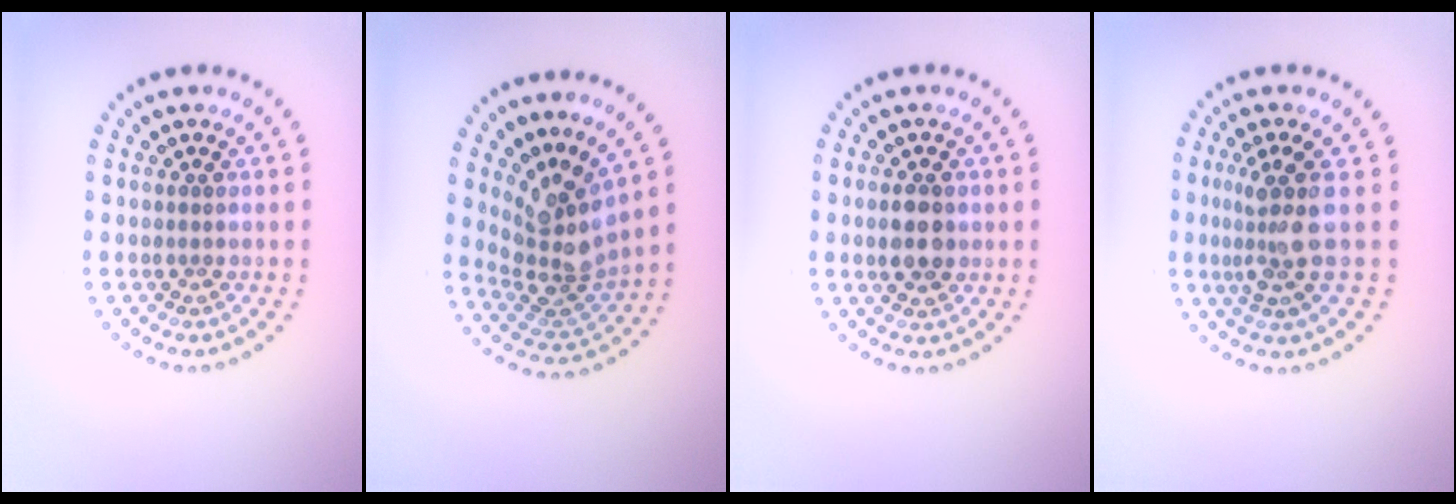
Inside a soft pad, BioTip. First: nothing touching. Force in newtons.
{"total": 4.6, "press": 3.3, "slide": 3.3}
{"total": 2.6, "press": 2.6, "slide": 0.2}
{"total": 3.5, "press": 2.8, "slide": 2.1}